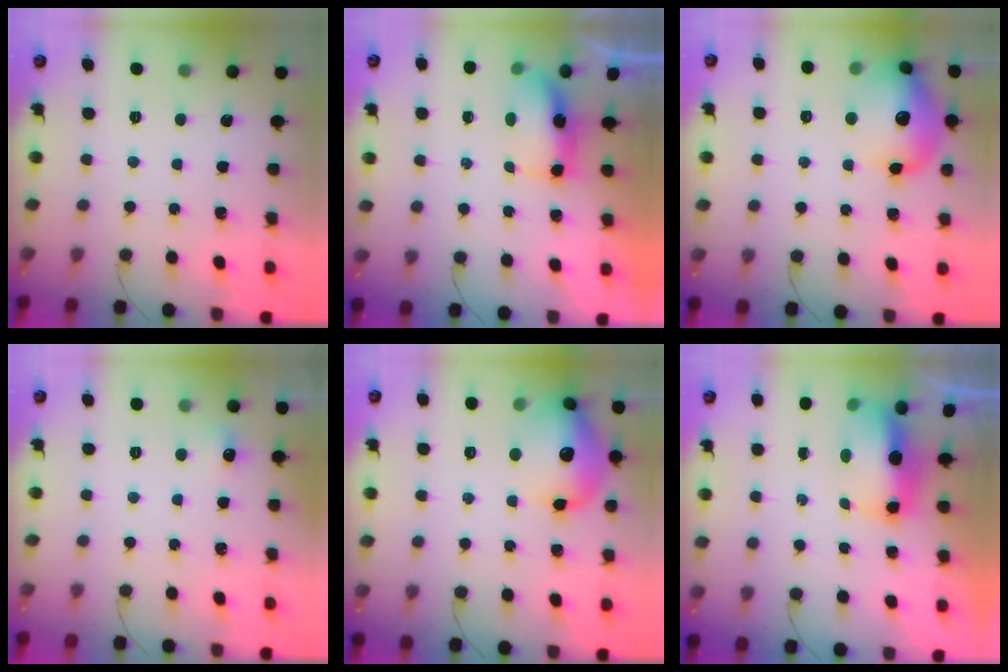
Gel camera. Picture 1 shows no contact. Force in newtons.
{"total": 6.3, "press": 6.2, "slide": 0.7}
{"total": 17.1, "press": 17.1, "slide": 1.3}
{"total": 4.6, "press": 4.4, "slide": 1.3}
{"total": 17.1, "press": 17.1, "slide": 1.3}
{"total": 8.0, "press": 7.9, "slide": 0.9}